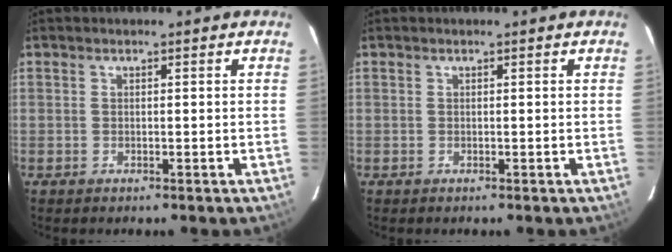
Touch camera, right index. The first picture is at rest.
{"total": 0.0}